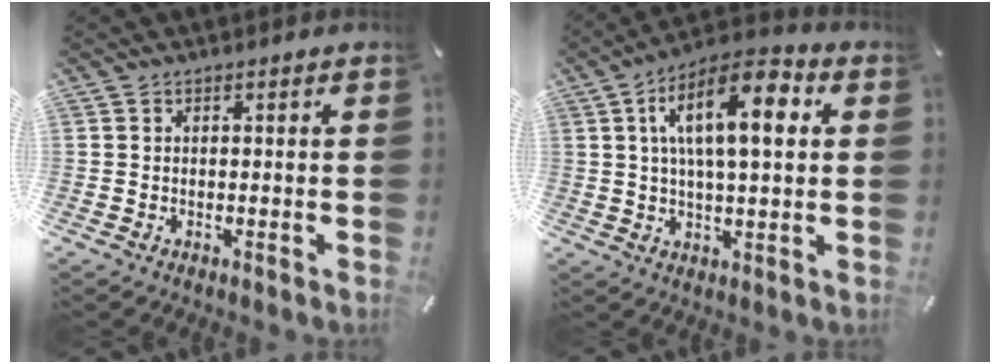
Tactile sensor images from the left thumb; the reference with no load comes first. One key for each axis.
{"total": 14.7, "fx": 4.7, "fy": 5.9, "fz": 12.6, "tx": -0.205, "ty": -0.006, "tz": 0.074}